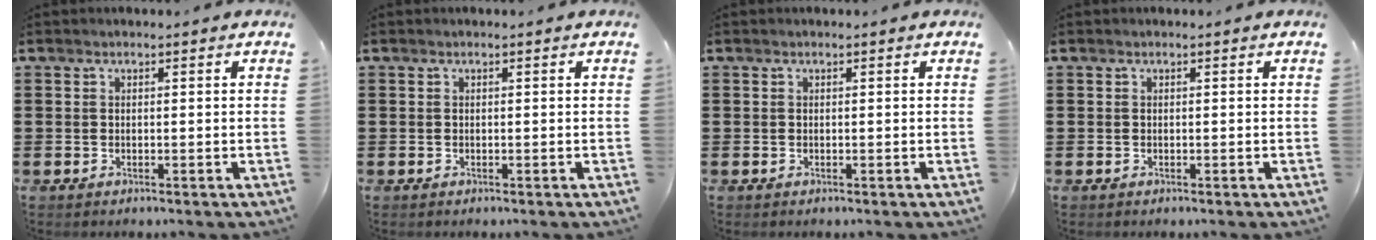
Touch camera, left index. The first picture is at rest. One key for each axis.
{"total": 0.0}
{"total": 0.0}
{"total": 0.0}